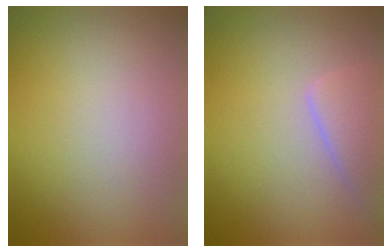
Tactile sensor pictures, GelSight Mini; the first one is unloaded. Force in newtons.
{"total": 2.8, "press": 2.8, "slide": 0.3}